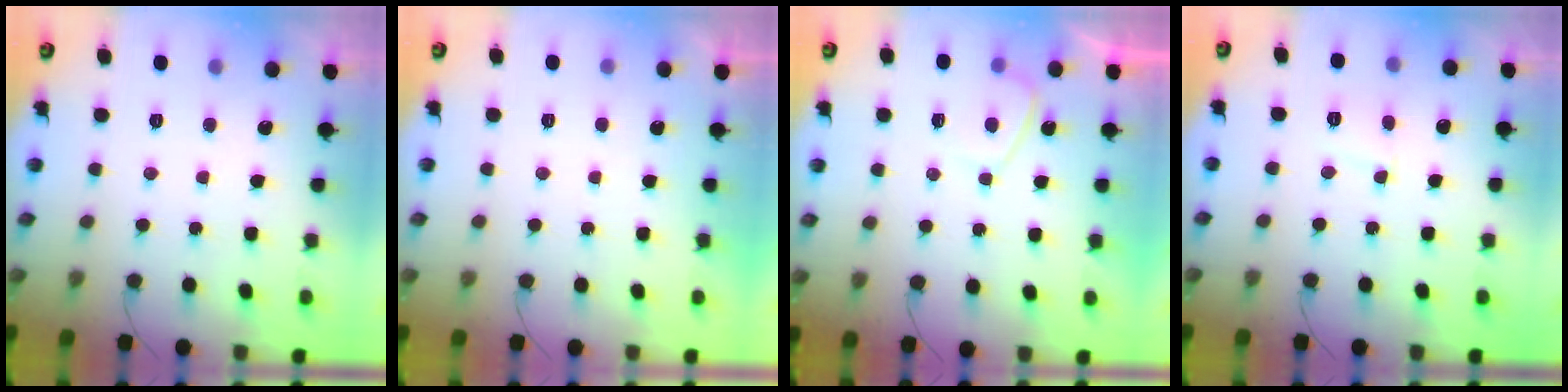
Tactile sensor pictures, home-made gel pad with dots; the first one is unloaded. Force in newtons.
{"total": 2.1, "press": 2.0, "slide": 0.4}
{"total": 2.8, "press": 2.7, "slide": 0.7}
{"total": 3.2, "press": 3.2, "slide": 0.3}